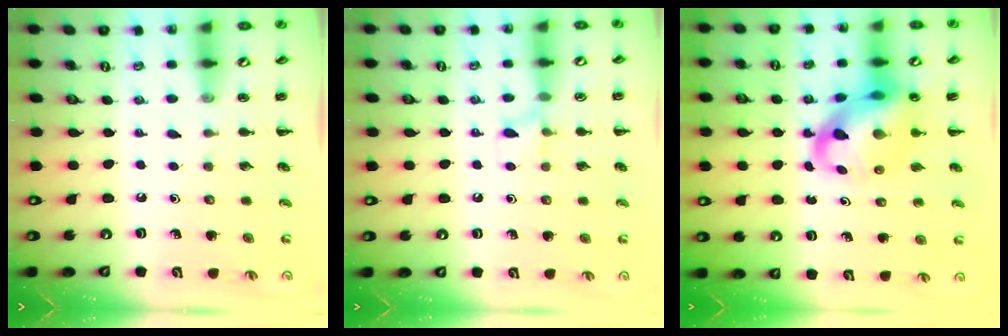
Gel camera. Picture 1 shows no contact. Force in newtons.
{"total": 5.3, "press": 5.2, "slide": 1.1}
{"total": 13.4, "press": 12.9, "slide": 3.6}